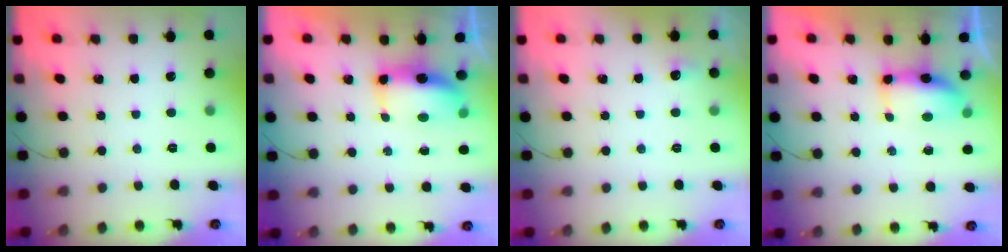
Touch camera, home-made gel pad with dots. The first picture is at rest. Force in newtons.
{"total": 14.3, "press": 9.5, "slide": 10.7}
{"total": 7.7, "press": 3.7, "slide": 6.7}
{"total": 8.1, "press": 7.3, "slide": 3.6}